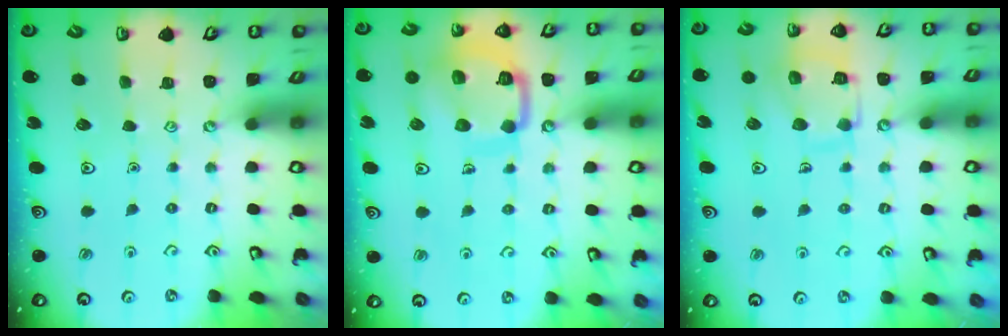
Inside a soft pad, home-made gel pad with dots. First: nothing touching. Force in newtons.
{"total": 14.1, "press": 14.0, "slide": 1.5}
{"total": 12.7, "press": 12.6, "slide": 1.2}